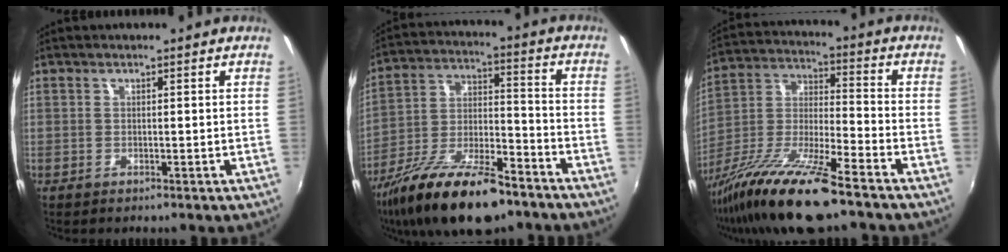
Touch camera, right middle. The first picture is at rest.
{"total": 19.6, "force": [-13.2, 6.8, 12.7], "torque": [-0.245, -0.025, -0.228]}
{"total": 17.7, "force": [-13.0, 1.9, 11.9], "torque": [-0.240, -0.028, -0.241]}